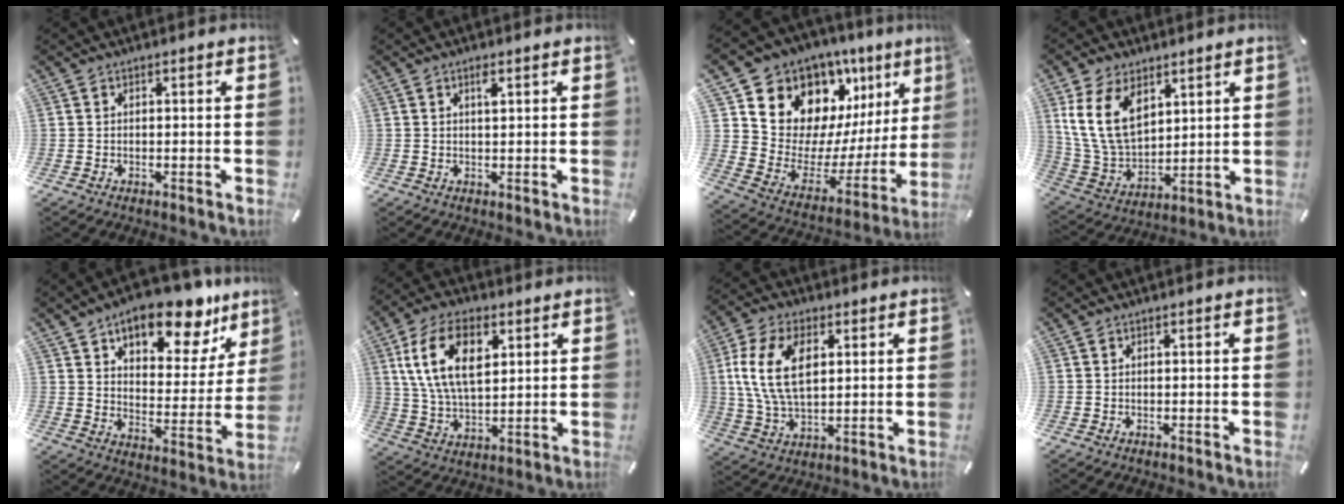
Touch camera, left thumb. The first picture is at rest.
{"total": 1.6, "force": [0.7, 0.4, 1.3], "torque": [-0.028, 0.002, 0.011]}
{"total": 14.3, "force": [9.4, 10.2, 3.6], "torque": [-0.043, -0.103, 0.180]}
{"total": 14.2, "force": [6.3, 9.7, 8.3], "torque": [-0.204, -0.027, 0.116]}
{"total": 16.8, "force": [12.6, 7.2, 8.4], "torque": [-0.114, -0.092, 0.211]}
{"total": 15.2, "force": [5.8, 8.8, 11.0], "torque": [-0.240, 0.001, 0.098]}
{"total": 13.2, "force": [3.1, 8.2, 9.8], "torque": [-0.226, 0.003, 0.052]}
{"total": 0.0}